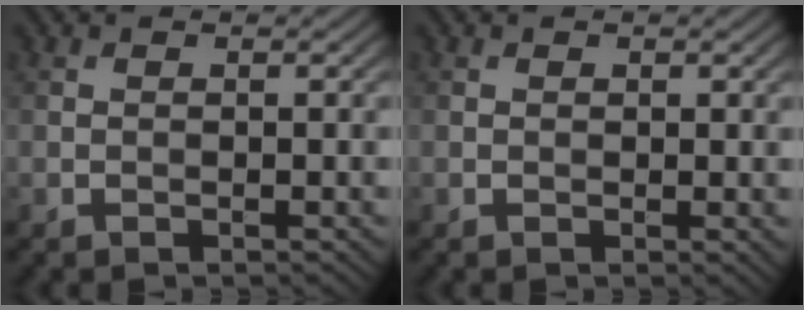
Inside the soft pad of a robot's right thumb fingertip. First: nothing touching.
{"total": 0.7, "force": [0.2, 0.4, 0.5], "torque": [-0.003, -0.003, 0.004]}